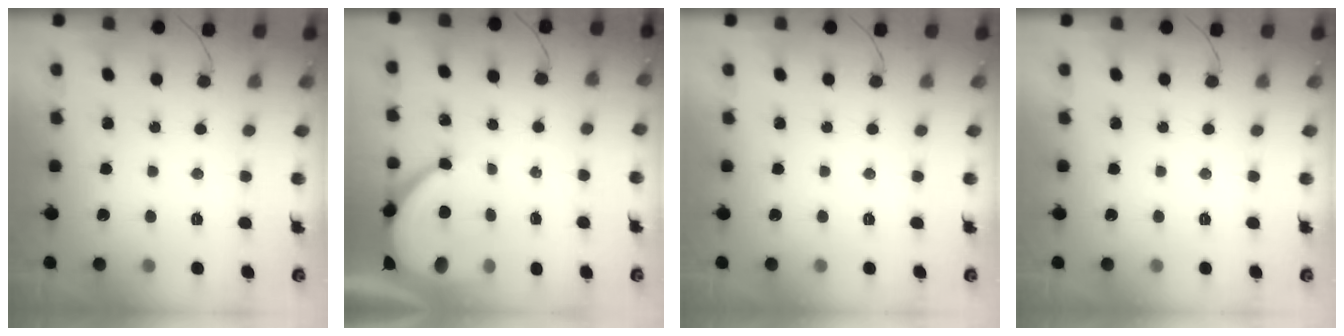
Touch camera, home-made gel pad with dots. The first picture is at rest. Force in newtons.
{"total": 8.1, "press": 8.1, "slide": 0.8}
{"total": 0.0}
{"total": 0.0}